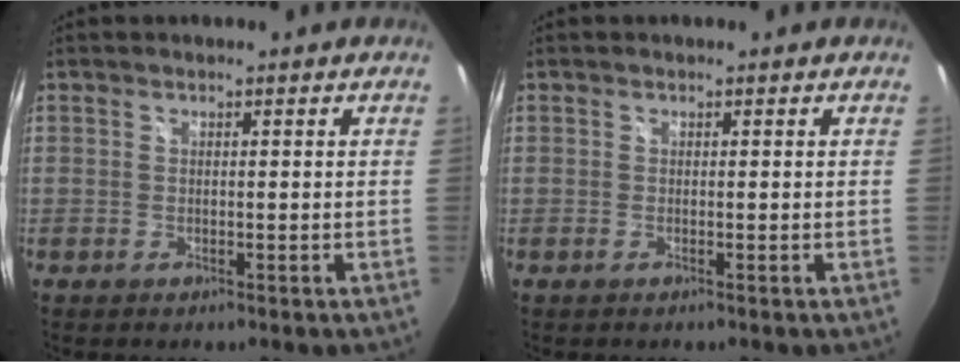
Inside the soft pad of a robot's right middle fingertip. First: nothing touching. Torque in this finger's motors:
{"motor_torque": [0.07, 0.17, 0.00, 0.00]}